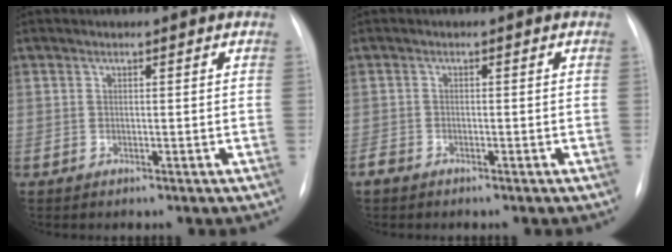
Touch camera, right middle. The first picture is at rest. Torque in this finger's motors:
{"motor_torque": [0.37, -0.35, 0.05, 0.02]}